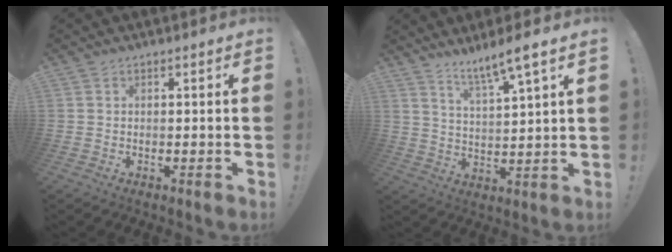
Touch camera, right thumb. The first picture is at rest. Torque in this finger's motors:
{"motor_torque": [-0.12, 0.03, -0.13, 1.12, 0.08]}